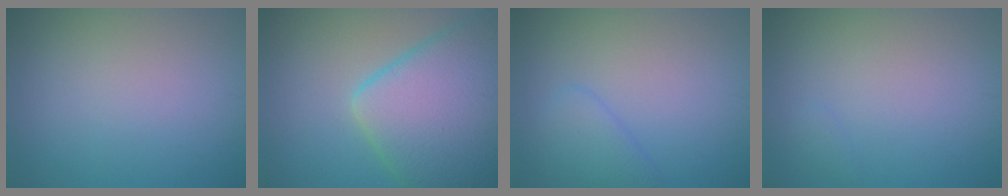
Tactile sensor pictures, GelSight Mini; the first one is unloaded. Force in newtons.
{"total": 11.2, "press": 11.2, "slide": 0.5}
{"total": 2.2, "press": 2.1, "slide": 0.2}
{"total": 0.5, "press": 0.5, "slide": 0.0}